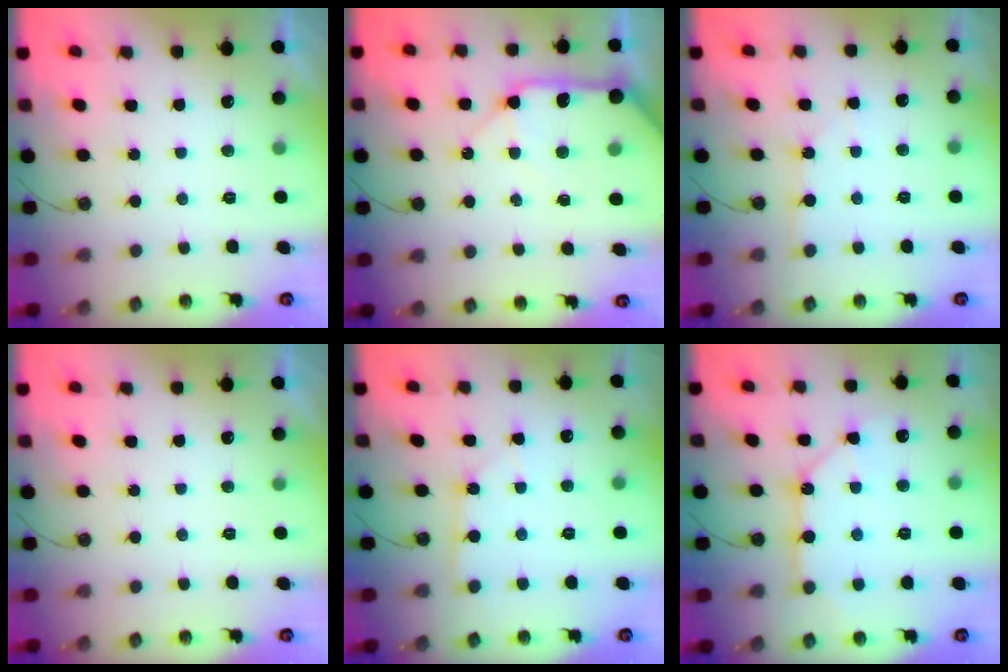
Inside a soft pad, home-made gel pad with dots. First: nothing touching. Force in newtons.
{"total": 15.4, "press": 15.2, "slide": 2.6}
{"total": 2.1, "press": 2.1, "slide": 0.3}
{"total": 0.0}
{"total": 2.5, "press": 2.5, "slide": 0.2}
{"total": 10.7, "press": 10.6, "slide": 1.2}